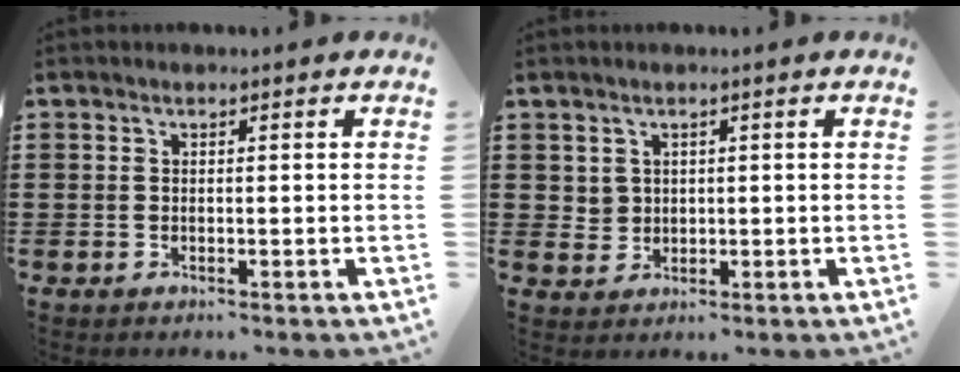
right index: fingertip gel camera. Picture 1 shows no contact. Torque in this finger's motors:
{"motor_torque": [0.99, 1.12, 0.00, 0.01]}